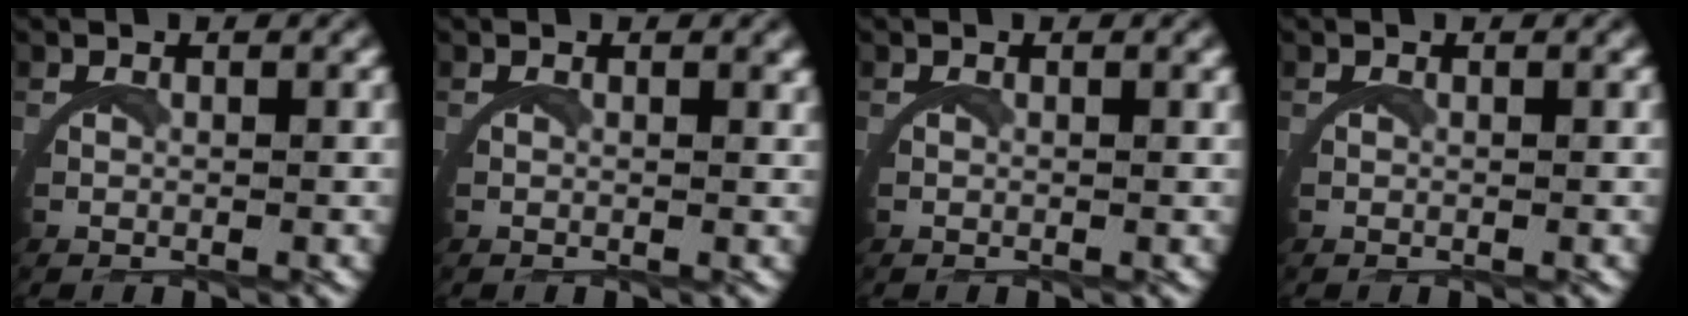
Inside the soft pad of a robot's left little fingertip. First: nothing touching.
{"total": 0.6, "force": [0.5, 0.0, 0.3], "torque": [-0.007, -0.002, 0.008]}
{"total": 0.0}
{"total": 0.0}